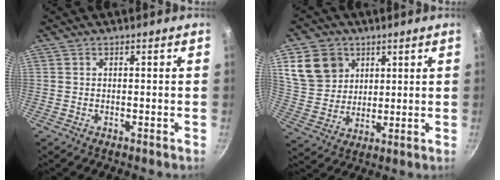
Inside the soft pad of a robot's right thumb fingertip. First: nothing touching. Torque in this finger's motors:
{"motor_torque": [0.22, 2.85, 0.33, -0.32, 0.07]}